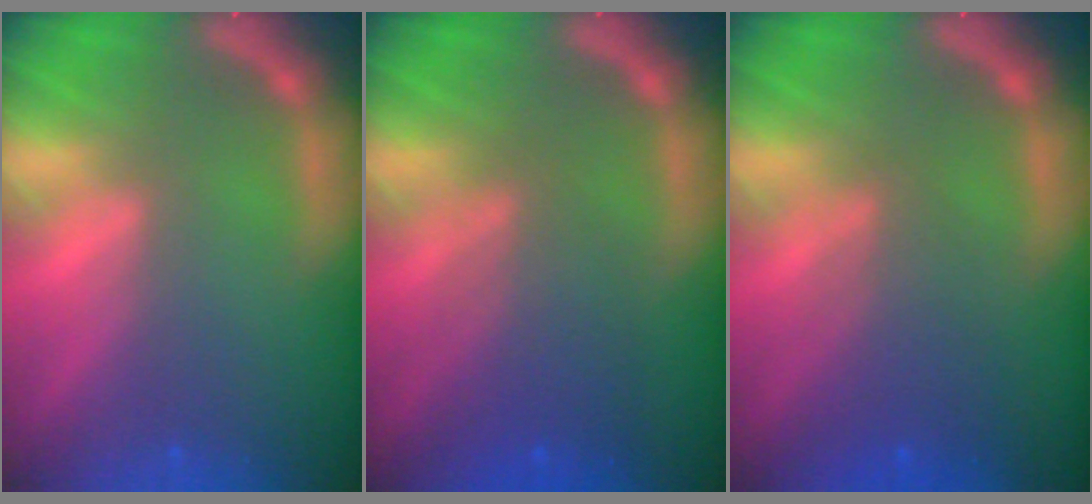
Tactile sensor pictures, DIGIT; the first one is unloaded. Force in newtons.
{"total": 5.0}
{"total": 4.0}